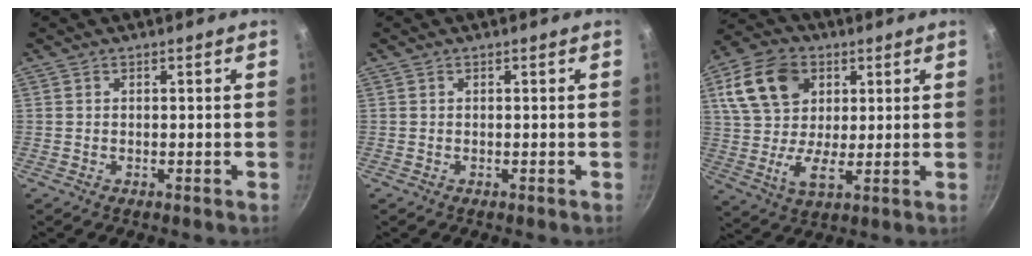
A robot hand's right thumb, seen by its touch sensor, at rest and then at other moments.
{"total": 0.0}
{"total": 15.3, "force": [5.4, 10.6, 9.6], "torque": [-0.159, -0.003, 0.094]}